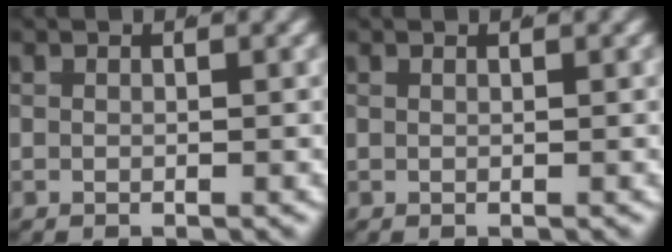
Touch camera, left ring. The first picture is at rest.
{"total": 0.0}